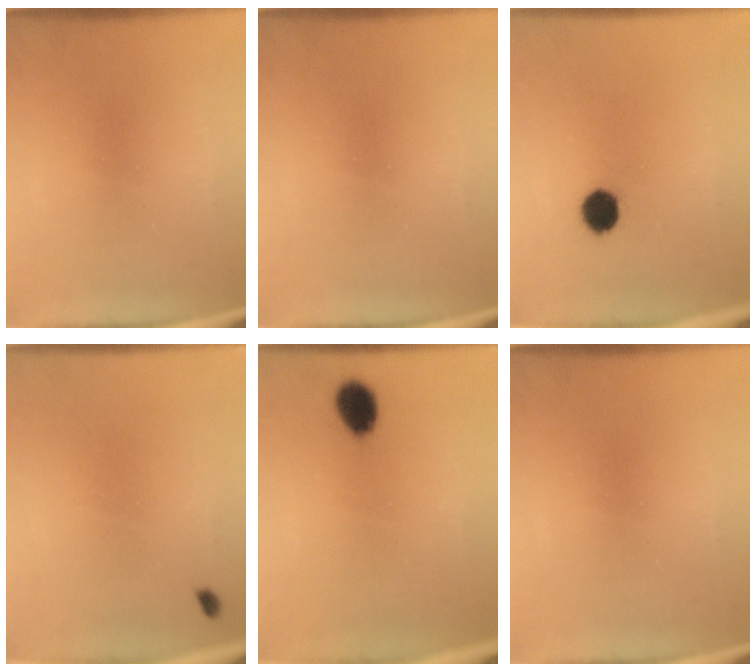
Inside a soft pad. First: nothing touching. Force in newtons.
{"total": 0.0}
{"total": 5.4}
{"total": 0.8}
{"total": 5.5}
{"total": 0.0}